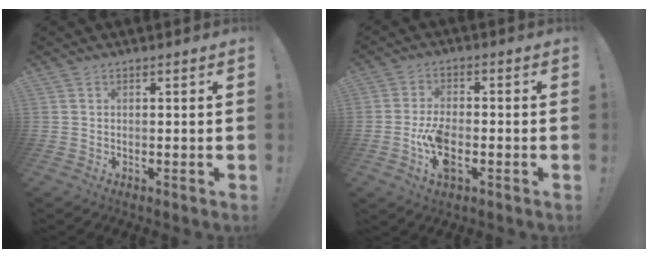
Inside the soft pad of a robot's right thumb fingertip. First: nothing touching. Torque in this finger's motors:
{"motor_torque": [1.37, 1.19, 0.97, -0.48, 0.02]}